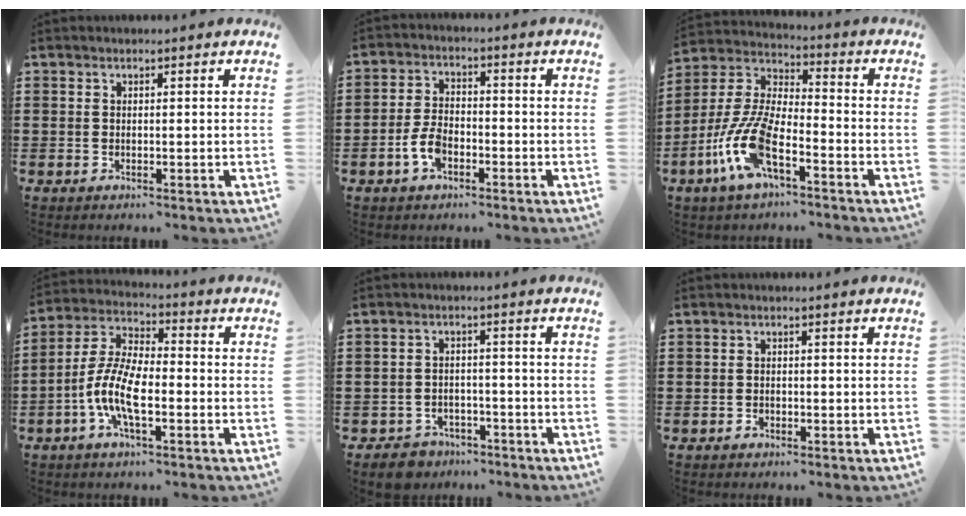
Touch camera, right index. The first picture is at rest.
{"total": 4.9, "force": [-2.1, 2.5, 3.7], "torque": [-0.091, -0.005, -0.044]}
{"total": 11.4, "force": [-5.8, 3.8, 9.0], "torque": [-0.234, -0.021, -0.119]}
{"total": 8.9, "force": [-3.1, 3.3, 7.7], "torque": [-0.190, -0.012, -0.066]}
{"total": 4.1, "force": [-3.8, 1.4, 0.4], "torque": [-0.027, 0.002, -0.080]}
{"total": 0.8, "force": [-0.6, 0.3, 0.4], "torque": [-0.010, -0.005, -0.010]}